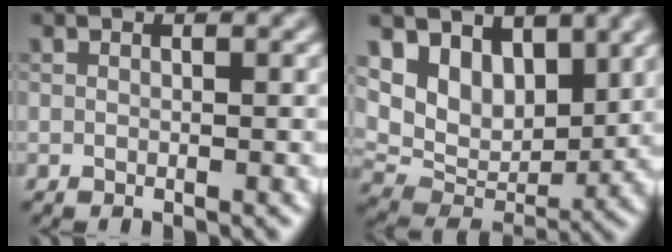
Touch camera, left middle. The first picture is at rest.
{"total": 6.6, "force": [3.5, 4.4, 3.3], "torque": [-0.060, -0.017, 0.057]}